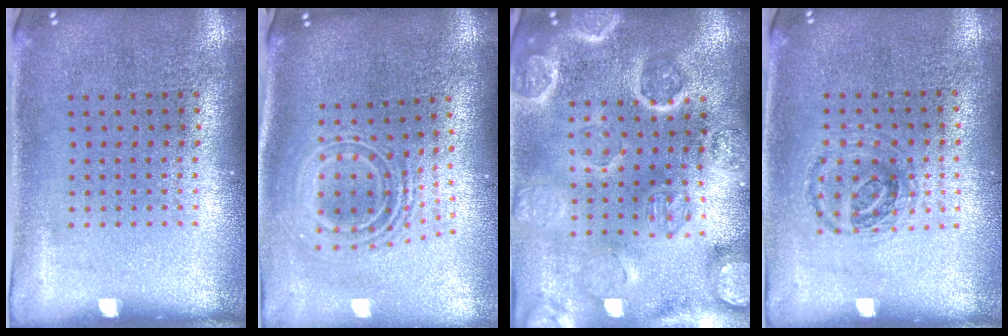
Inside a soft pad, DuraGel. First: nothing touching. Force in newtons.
{"total": 2.5, "press": 1.7, "slide": 1.8}
{"total": 4.4, "press": 4.0, "slide": 1.8}
{"total": 0.9, "press": 0.9, "slide": 0.1}